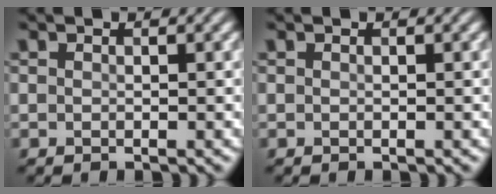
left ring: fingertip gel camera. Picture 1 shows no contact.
{"total": 0.0}